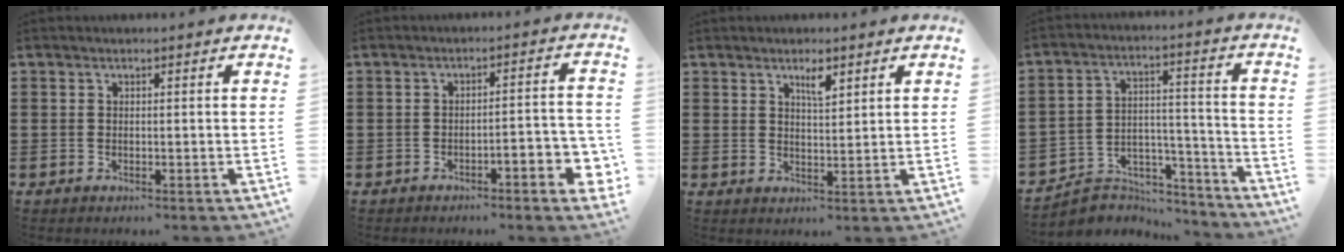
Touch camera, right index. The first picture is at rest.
{"total": 4.0, "force": [-2.6, 0.6, 2.9], "torque": [-0.048, 0.000, -0.048]}
{"total": 3.0, "force": [2.0, 0.8, 2.1], "torque": [-0.031, -0.002, 0.031]}
{"total": 4.6, "force": [-3.9, 2.3, 0.5], "torque": [-0.017, 0.011, -0.079]}